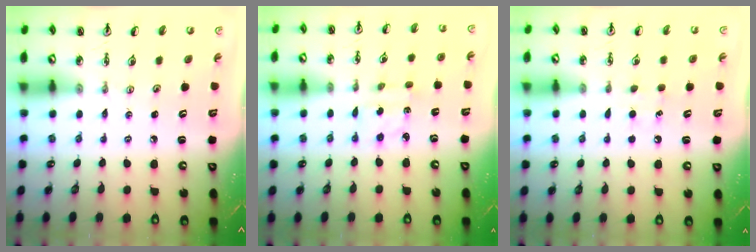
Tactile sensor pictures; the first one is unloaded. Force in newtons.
{"total": 3.1, "press": 3.0, "slide": 0.5}
{"total": 6.5, "press": 6.4, "slide": 0.9}